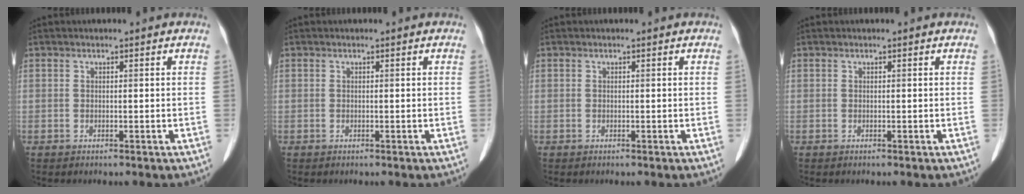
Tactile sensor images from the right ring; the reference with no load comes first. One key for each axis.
{"total": 0.0}
{"total": 0.0}
{"total": 0.0}